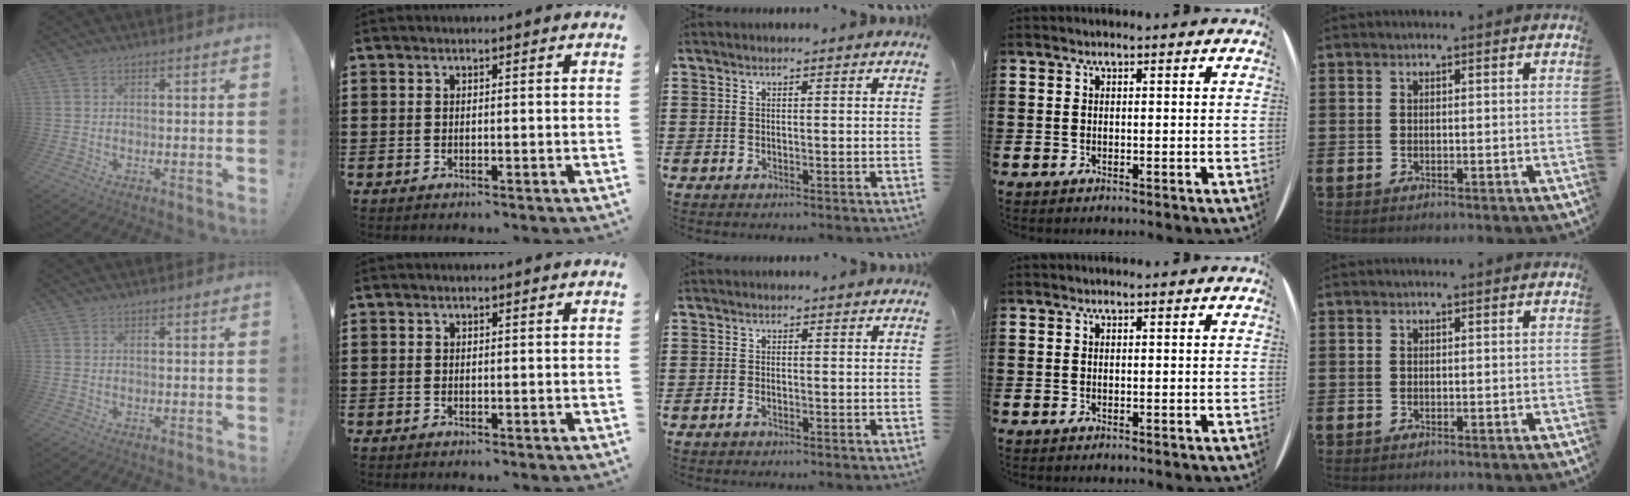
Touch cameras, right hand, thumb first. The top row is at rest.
{"middle": {"total": 0.8, "force": [-0.6, 0.1, 0.5], "torque": [-0.012, -0.004, -0.010]}}